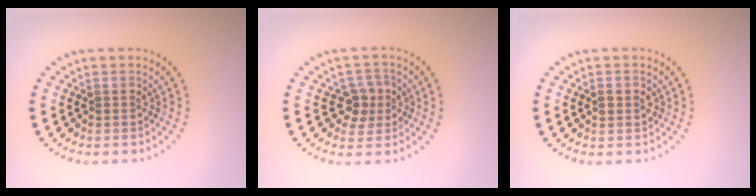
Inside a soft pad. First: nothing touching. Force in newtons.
{"total": 2.5, "press": 2.3, "slide": 1.0}
{"total": 1.5, "press": 1.5, "slide": 0.1}